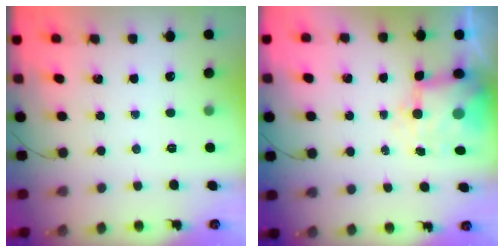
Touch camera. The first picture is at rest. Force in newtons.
{"total": 7.6, "press": 7.5, "slide": 1.3}